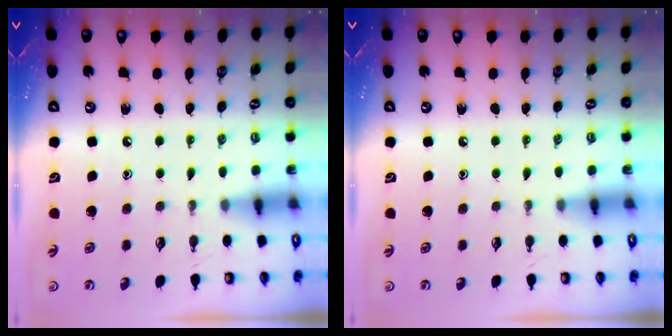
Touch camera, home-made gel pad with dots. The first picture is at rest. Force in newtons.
{"total": 0.0}